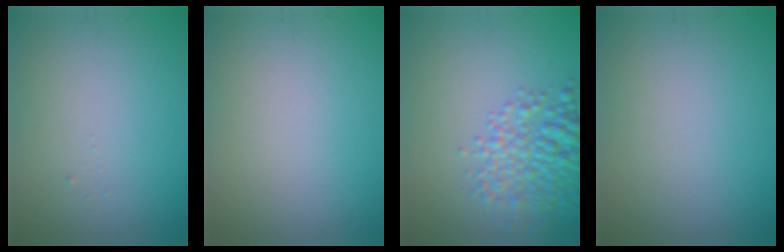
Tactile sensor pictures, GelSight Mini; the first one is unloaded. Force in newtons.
{"total": 0.0}
{"total": 5.0, "press": 5.0, "slide": 0.2}
{"total": 0.0}